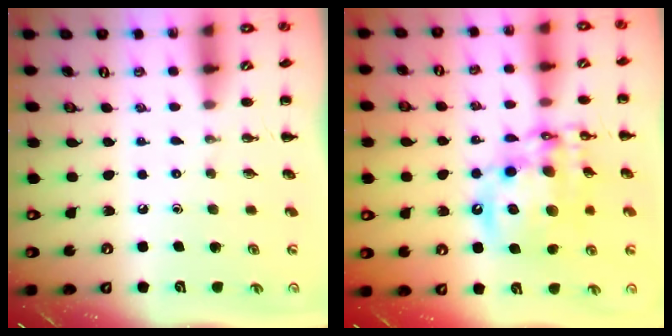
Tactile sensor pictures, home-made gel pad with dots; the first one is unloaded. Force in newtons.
{"total": 17.3, "press": 16.9, "slide": 3.9}